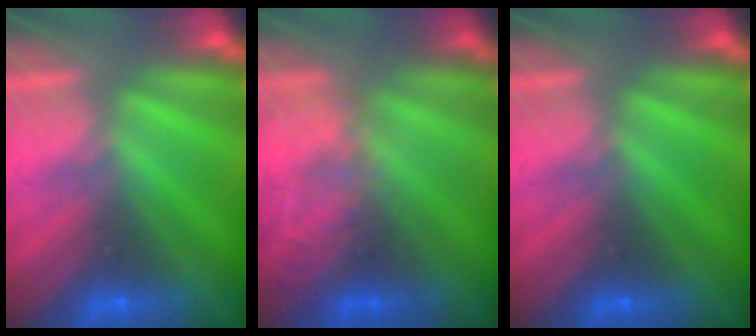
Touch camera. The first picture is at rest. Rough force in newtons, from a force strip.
{"total": 2.1}
{"total": 0.0}